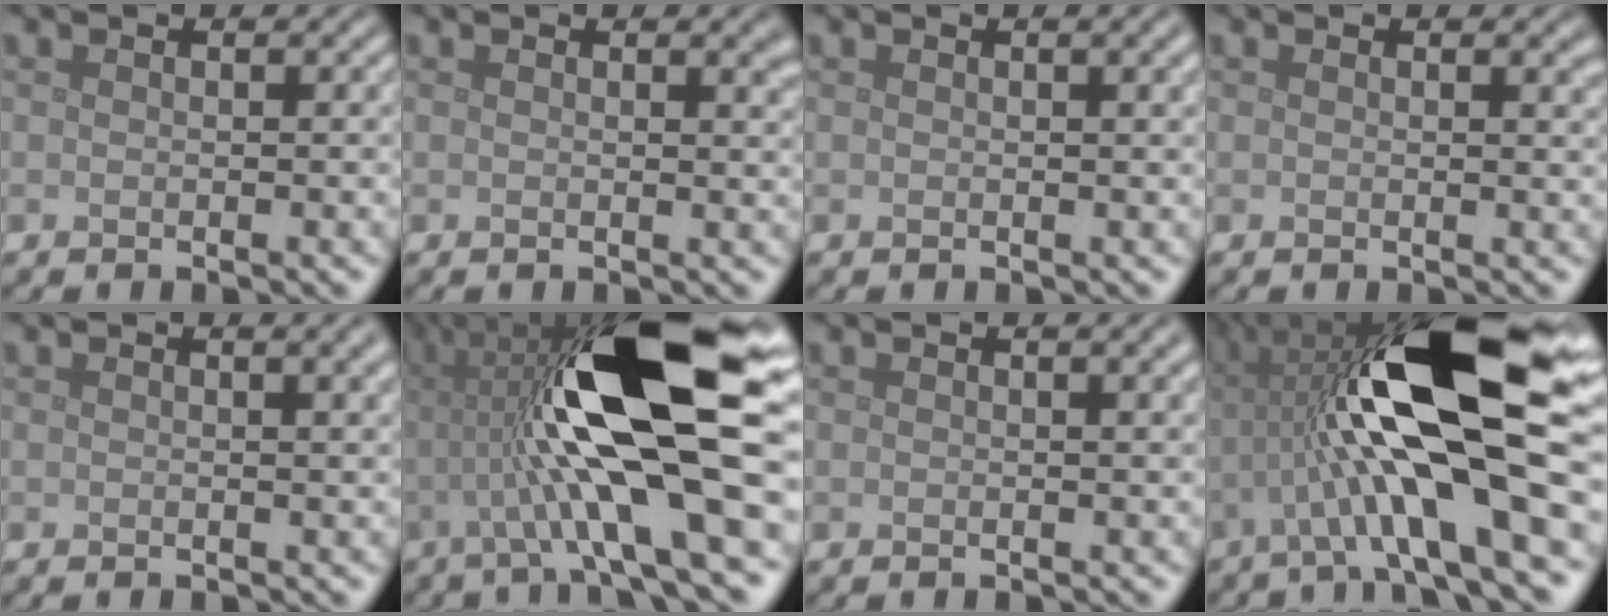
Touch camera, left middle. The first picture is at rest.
{"total": 1.1, "force": [0.8, 0.3, 0.7], "torque": [-0.005, -0.001, 0.013]}
{"total": 1.4, "force": [0.7, 0.4, 1.2], "torque": [-0.013, 0.005, 0.011]}
{"total": 0.8, "force": [0.6, 0.2, 0.4], "torque": [-0.003, -0.004, 0.010]}
{"total": 2.8, "force": [1.4, 1.0, 2.2], "torque": [-0.014, 0.005, 0.017]}
{"total": 15.6, "force": [1.2, 3.7, 15.1], "torque": [-0.242, 0.014, 0.019]}
{"total": 1.9, "force": [1.0, 0.6, 1.5], "torque": [-0.012, 0.005, 0.011]}
{"total": 14.4, "force": [0.4, 3.6, 13.9], "torque": [-0.237, 0.019, 0.004]}